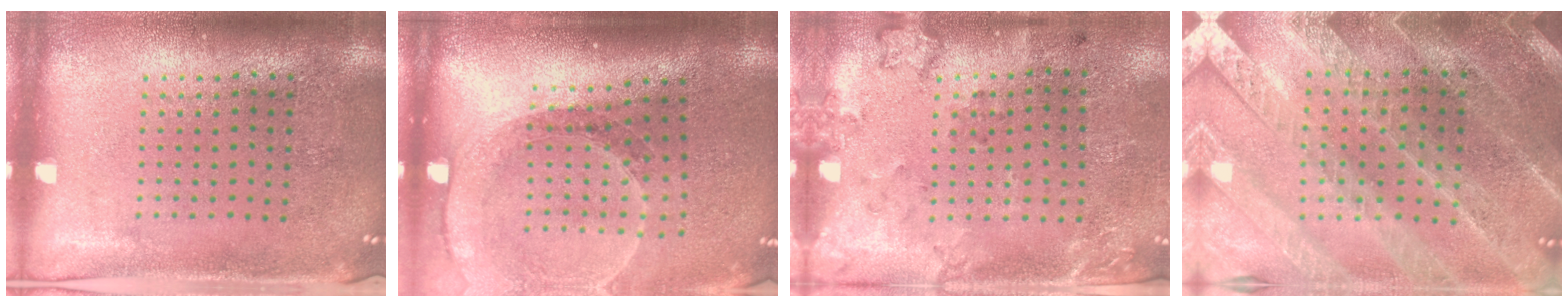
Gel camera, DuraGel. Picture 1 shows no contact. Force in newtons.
{"total": 1.7, "press": 1.7, "slide": 0.2}
{"total": 2.0, "press": 1.4, "slide": 1.5}
{"total": 2.5, "press": 2.5, "slide": 0.3}